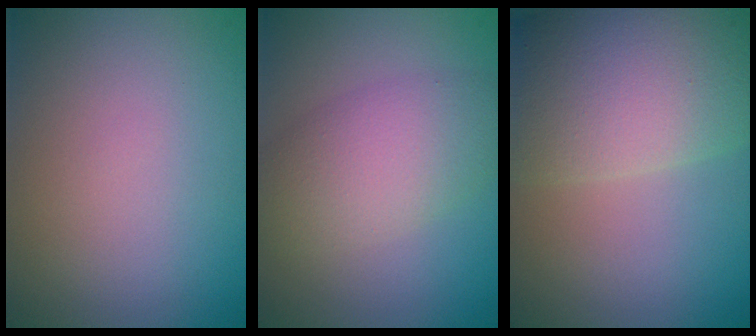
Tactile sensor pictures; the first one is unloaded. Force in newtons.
{"total": 5.0, "press": 5.0, "slide": 0.4}
{"total": 11.3, "press": 11.3, "slide": 0.5}